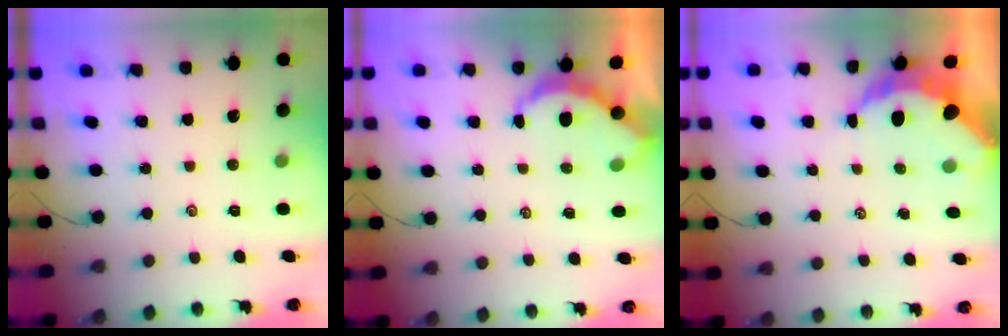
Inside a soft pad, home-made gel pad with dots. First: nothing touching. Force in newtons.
{"total": 3.2, "press": 3.2, "slide": 0.3}
{"total": 7.9, "press": 7.8, "slide": 1.1}